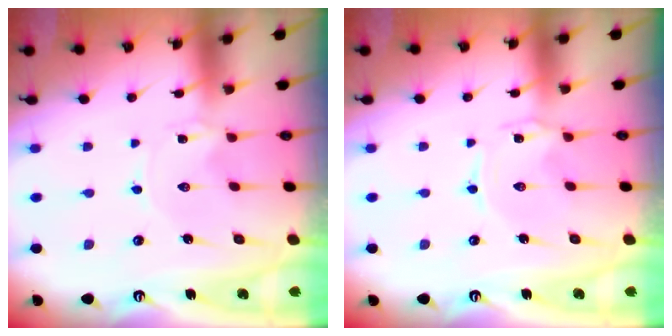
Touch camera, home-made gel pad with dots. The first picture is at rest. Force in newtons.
{"total": 1.1, "press": 1.1, "slide": 0.2}